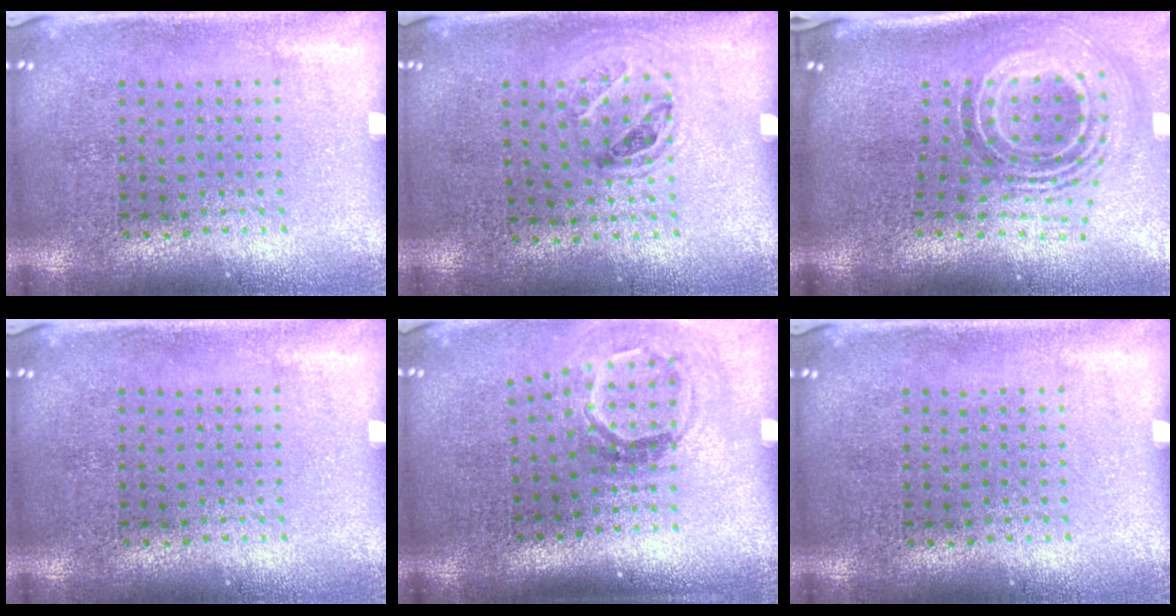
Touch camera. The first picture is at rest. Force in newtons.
{"total": 1.1, "press": 0.8, "slide": 0.7}
{"total": 2.1, "press": 1.5, "slide": 1.5}
{"total": 0.0}
{"total": 1.8, "press": 1.2, "slide": 1.4}
{"total": 0.0}